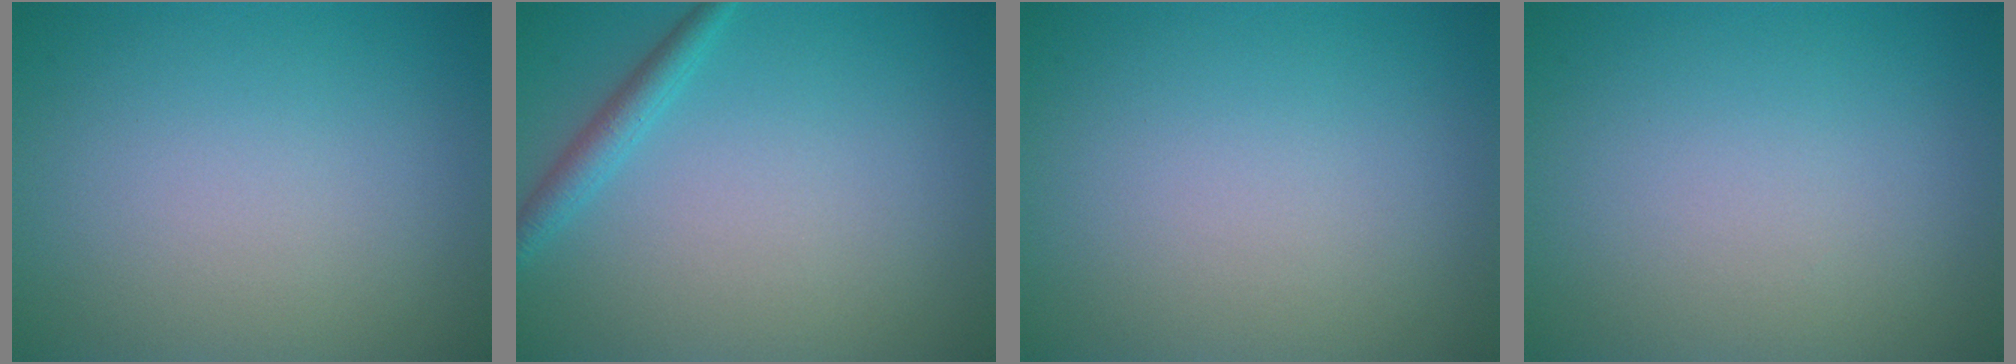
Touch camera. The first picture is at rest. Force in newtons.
{"total": 1.8, "press": 1.8, "slide": 0.1}
{"total": 0.0}
{"total": 0.0}